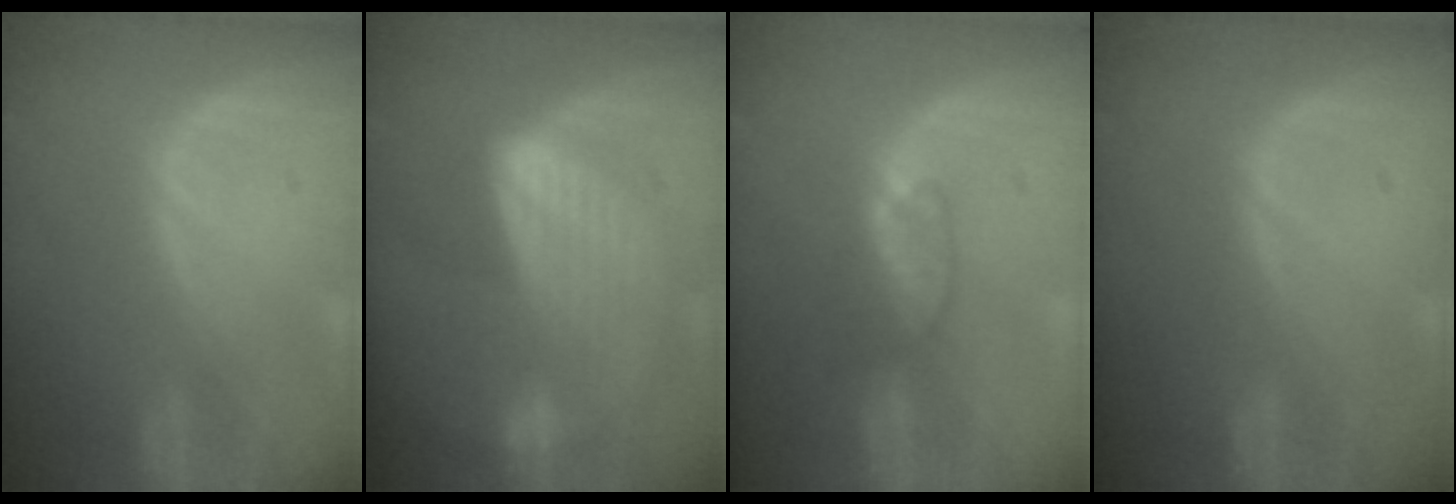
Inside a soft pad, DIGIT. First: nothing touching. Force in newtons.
{"total": 6.5, "press": 6.5, "slide": 1.0}
{"total": 3.4, "press": 3.3, "slide": 0.6}
{"total": 0.0}